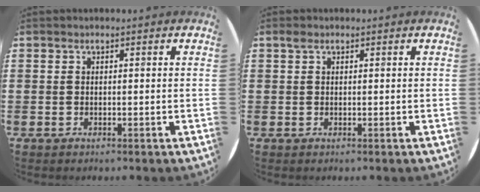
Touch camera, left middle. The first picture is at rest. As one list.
[{"total": 0.7, "force": [0.4, 0.5, 0.2], "torque": [0.001, 0.000, 0.007]}]